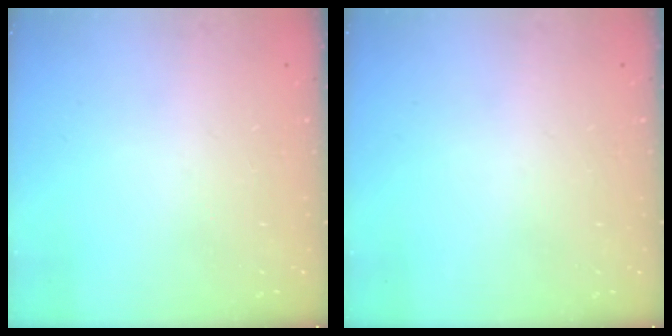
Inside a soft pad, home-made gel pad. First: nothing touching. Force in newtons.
{"total": 0.0}